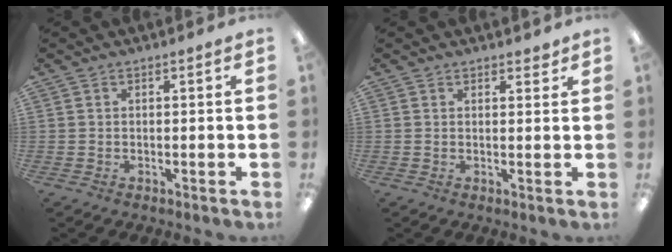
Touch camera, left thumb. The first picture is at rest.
{"total": 1.6, "force": [1.3, 0.7, 0.5], "torque": [-0.003, -0.004, 0.023]}